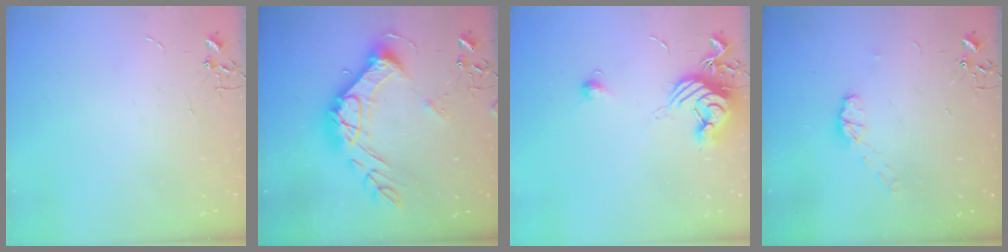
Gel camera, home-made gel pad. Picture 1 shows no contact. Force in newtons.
{"total": 22.5, "press": 22.4, "slide": 1.7}
{"total": 11.7, "press": 11.6, "slide": 0.9}
{"total": 6.3, "press": 6.3, "slide": 0.5}